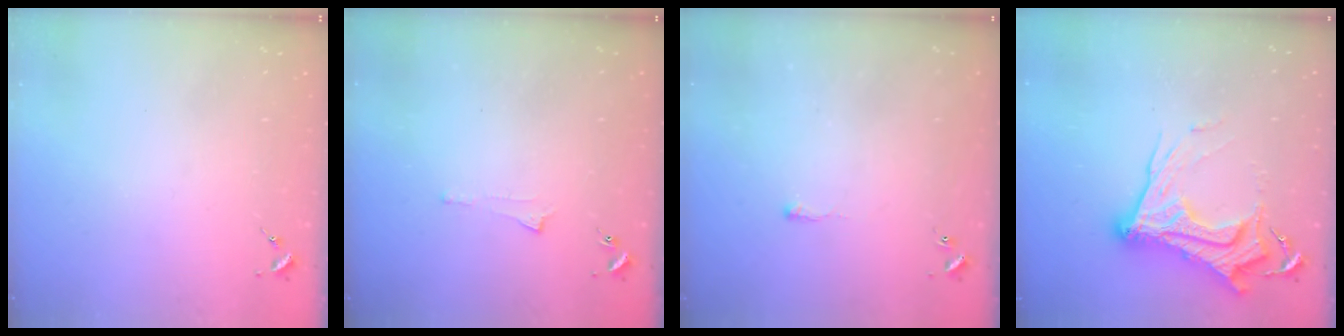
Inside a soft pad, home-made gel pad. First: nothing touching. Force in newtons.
{"total": 4.0, "press": 4.0, "slide": 0.7}
{"total": 2.1, "press": 2.1, "slide": 0.5}
{"total": 19.9, "press": 19.8, "slide": 1.9}